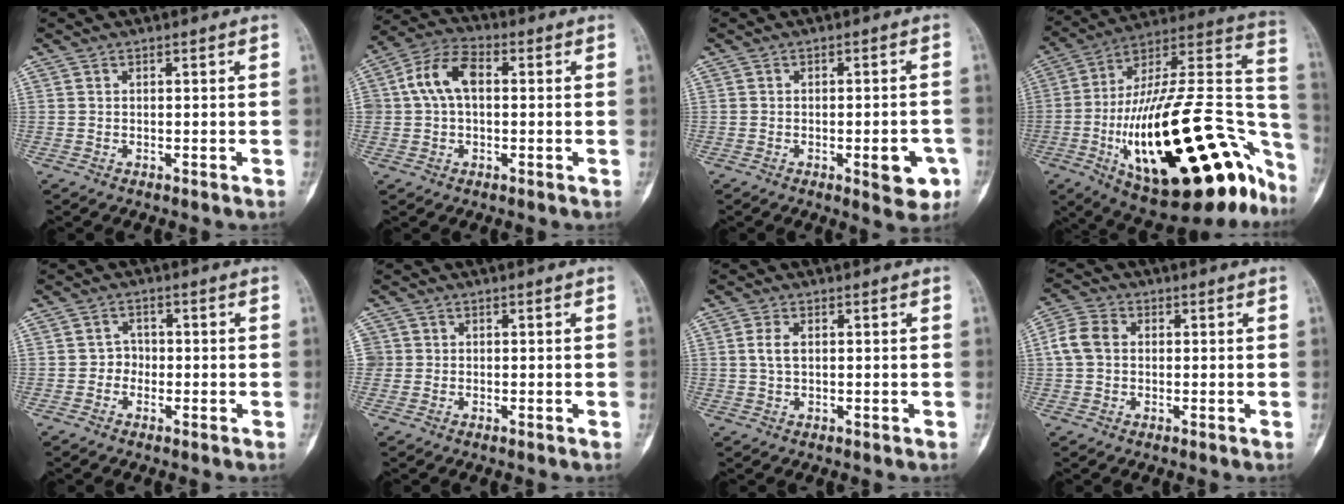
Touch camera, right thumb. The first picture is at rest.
{"total": 9.1, "force": [1.1, 5.8, 7.0], "torque": [-0.132, 0.028, 0.017]}
{"total": 6.6, "force": [-2.4, 2.4, 5.7], "torque": [-0.051, 0.009, -0.025]}
{"total": 40.2, "force": [-15.0, 15.2, 34.0], "torque": [-0.449, 0.065, -0.228]}
{"total": 2.3, "force": [-0.8, 2.1, 0.7], "torque": [0.013, 0.011, -0.021]}
{"total": 2.1, "force": [0.1, 2.0, 0.2], "torque": [0.010, 0.006, 0.002]}
{"total": 2.8, "force": [0.5, 1.5, 2.3], "torque": [-0.045, 0.003, 0.010]}
{"total": 5.8, "force": [0.5, 4.6, 3.6], "torque": [-0.075, 0.017, 0.003]}